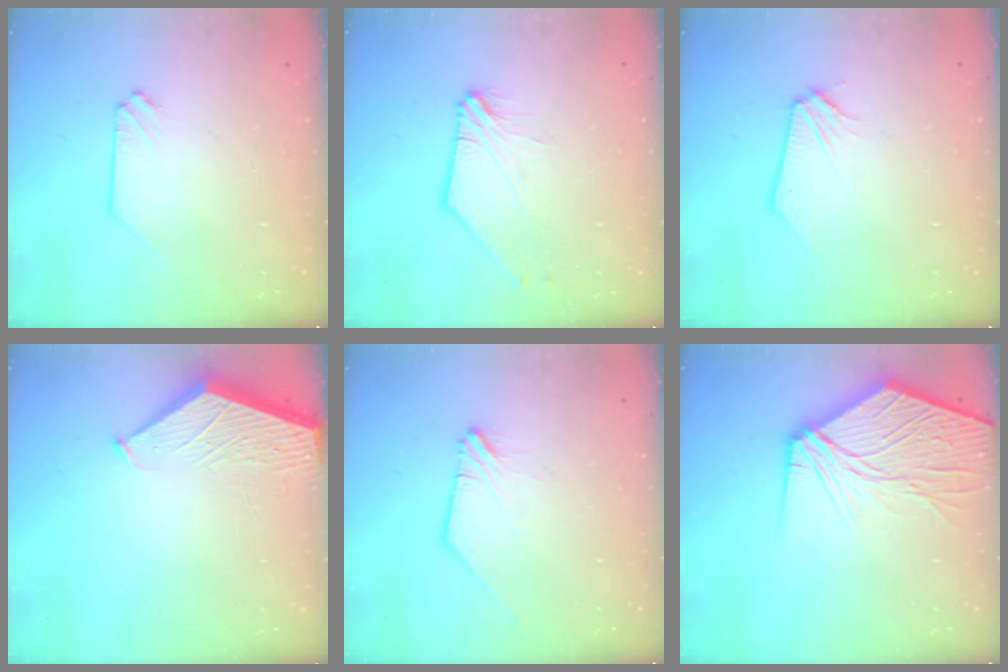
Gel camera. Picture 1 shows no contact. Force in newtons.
{"total": 2.3, "press": 2.3, "slide": 0.2}
{"total": 0.0}
{"total": 2.1, "press": 2.1, "slide": 0.2}
{"total": 0.0}
{"total": 15.1, "press": 14.9, "slide": 2.6}